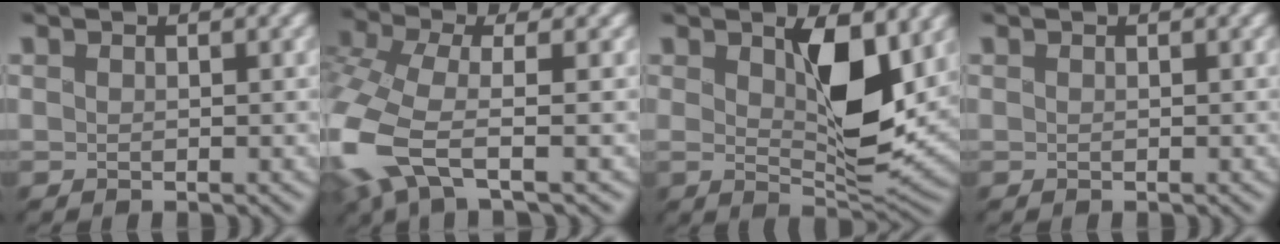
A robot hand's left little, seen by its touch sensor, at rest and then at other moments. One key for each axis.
{"total": 8.1, "fx": -3.7, "fy": 3.0, "fz": 6.5, "tx": -0.174, "ty": -0.014, "tz": -0.080}
{"total": 7.1, "fx": 1.7, "fy": 2.8, "fz": 6.3, "tx": -0.110, "ty": -0.016, "tz": 0.033}
{"total": 0.0}